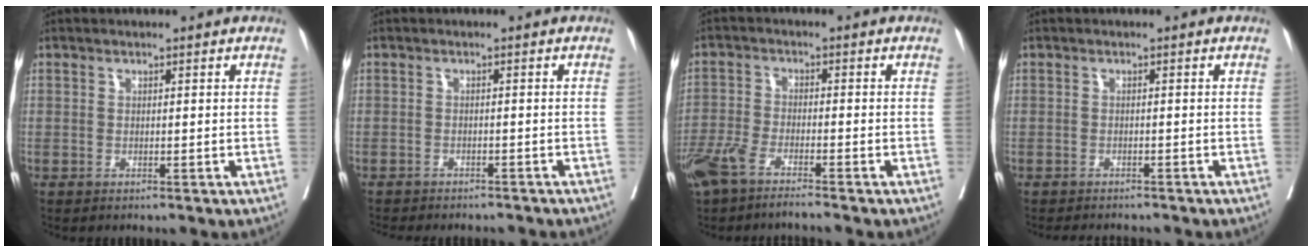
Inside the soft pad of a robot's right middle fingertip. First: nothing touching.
{"total": 8.4, "force": [-7.7, 2.0, 2.8], "torque": [-0.037, -0.004, -0.094]}
{"total": 5.9, "force": [-4.7, 0.7, 3.5], "torque": [-0.070, -0.010, -0.092]}
{"total": 5.4, "force": [-5.0, 1.2, 1.8], "torque": [-0.019, -0.004, -0.066]}